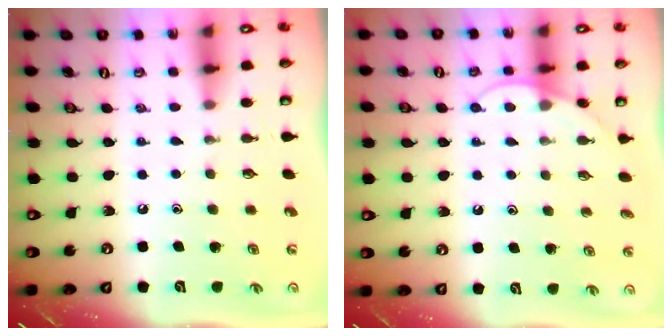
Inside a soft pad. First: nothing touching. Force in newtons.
{"total": 6.2, "press": 6.2, "slide": 0.5}